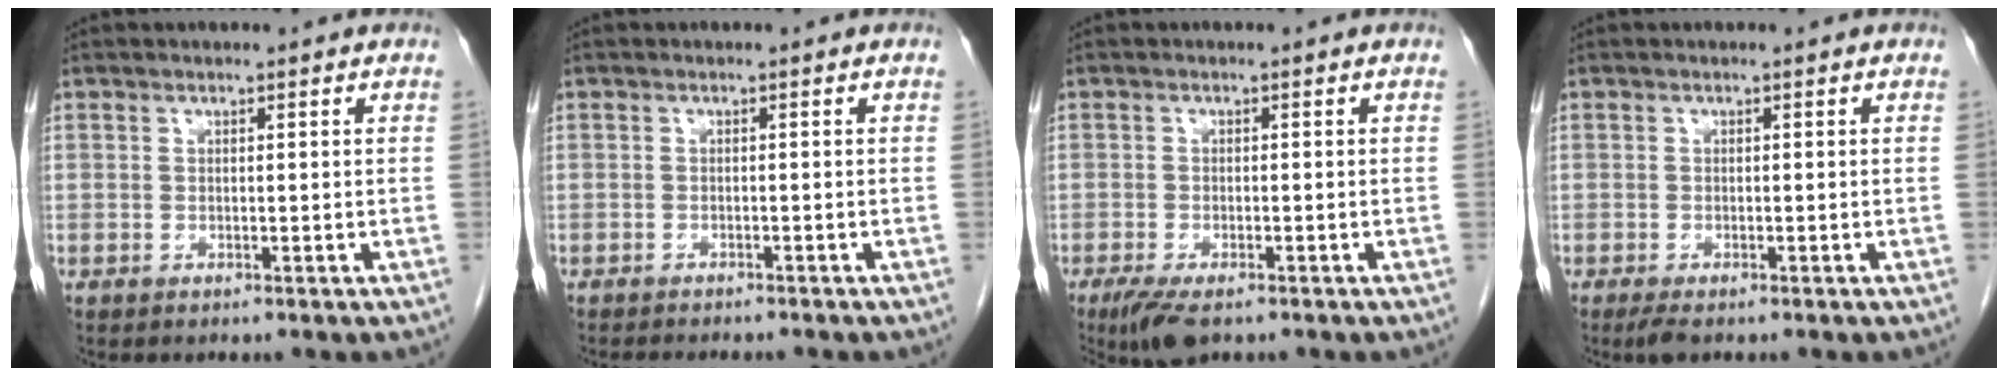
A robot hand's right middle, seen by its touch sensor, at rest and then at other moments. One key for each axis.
{"total": 5.3, "fx": -4.8, "fy": 1.0, "fz": 2.1, "tx": -0.026, "ty": -0.007, "tz": -0.065}
{"total": 5.1, "fx": -3.6, "fy": 1.6, "fz": 3.3, "tx": -0.062, "ty": -0.011, "tz": -0.060}
{"total": 1.9, "fx": -1.4, "fy": 0.5, "fz": 1.2, "tx": -0.027, "ty": -0.006, "tz": -0.023}